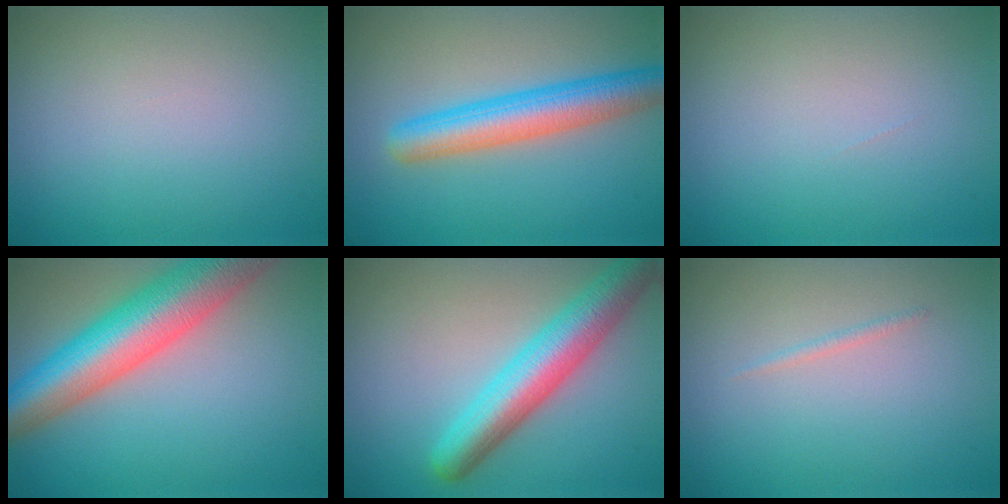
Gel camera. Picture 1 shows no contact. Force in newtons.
{"total": 5.6, "press": 5.6, "slide": 0.1}
{"total": 0.0}
{"total": 10.5, "press": 10.4, "slide": 0.6}
{"total": 6.5, "press": 6.5, "slide": 0.3}
{"total": 0.5, "press": 0.5, "slide": 0.0}